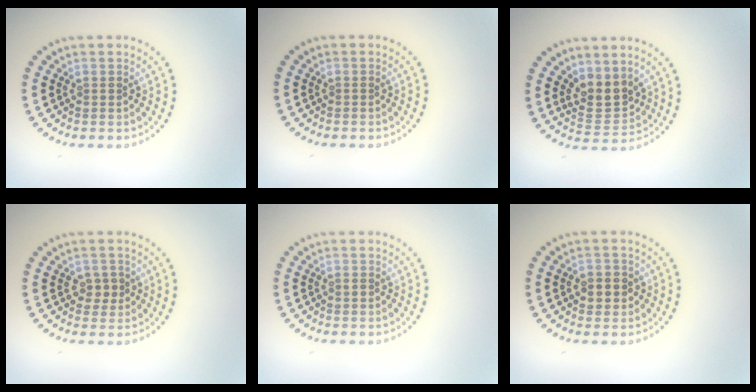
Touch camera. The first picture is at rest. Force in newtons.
{"total": 0.0}
{"total": 3.2, "press": 2.9, "slide": 1.5}
{"total": 1.8, "press": 1.7, "slide": 0.5}
{"total": 0.9, "press": 0.9, "slide": 0.1}
{"total": 2.4, "press": 2.3, "slide": 0.6}